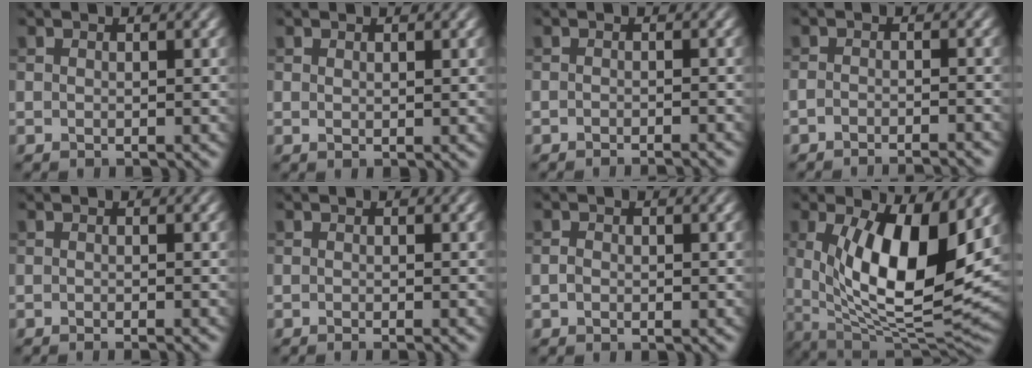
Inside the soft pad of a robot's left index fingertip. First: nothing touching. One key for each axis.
{"total": 0.5, "fx": 0.4, "fy": 0.2, "fz": 0.4, "tx": -0.005, "ty": -0.001, "tz": 0.007}
{"total": 2.0, "fx": -1.8, "fy": 0.2, "fz": 0.9, "tx": -0.004, "ty": 0.001, "tz": -0.028}
{"total": 3.3, "fx": -3.1, "fy": 0.3, "fz": 1.1, "tx": -0.016, "ty": 0.005, "tz": -0.047}
{"total": 1.3, "fx": -0.8, "fy": 0.3, "fz": 1.0, "tx": -0.002, "ty": -0.004, "tz": -0.015}
{"total": 1.1, "fx": -0.6, "fy": 0.3, "fz": 0.9, "tx": -0.003, "ty": -0.005, "tz": -0.014}
{"total": 0.8, "fx": -0.2, "fy": 0.6, "fz": 0.5, "tx": -0.011, "ty": -0.001, "tz": -0.007}
{"total": 12.1, "fx": 2.2, "fy": 4.7, "fz": 10.9, "tx": -0.166, "ty": -0.023, "tz": 0.037}